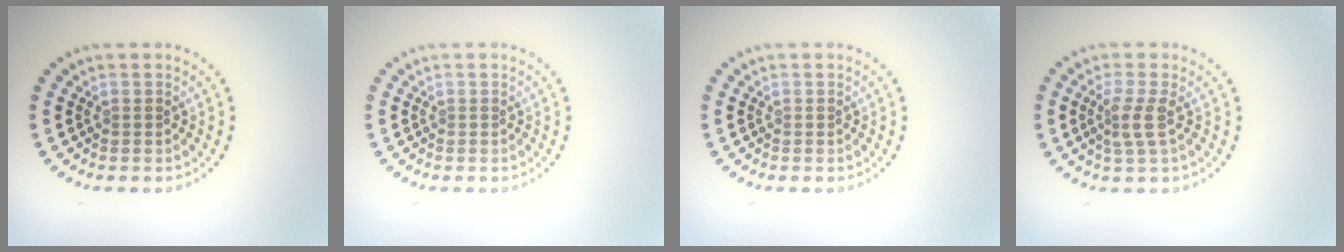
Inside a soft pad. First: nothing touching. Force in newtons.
{"total": 0.0}
{"total": 0.0}
{"total": 2.2, "press": 1.7, "slide": 1.4}